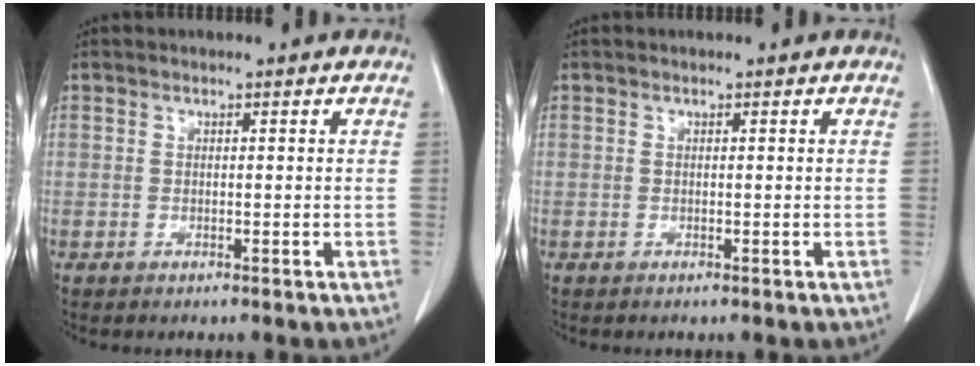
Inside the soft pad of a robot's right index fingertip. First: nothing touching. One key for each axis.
{"total": 0.0}